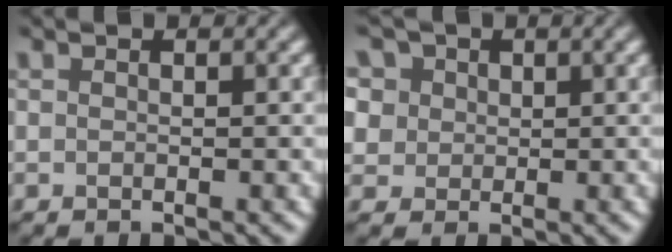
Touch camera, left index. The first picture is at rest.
{"total": 8.8, "force": [4.7, 6.3, 3.9], "torque": [-0.096, 0.025, 0.059]}